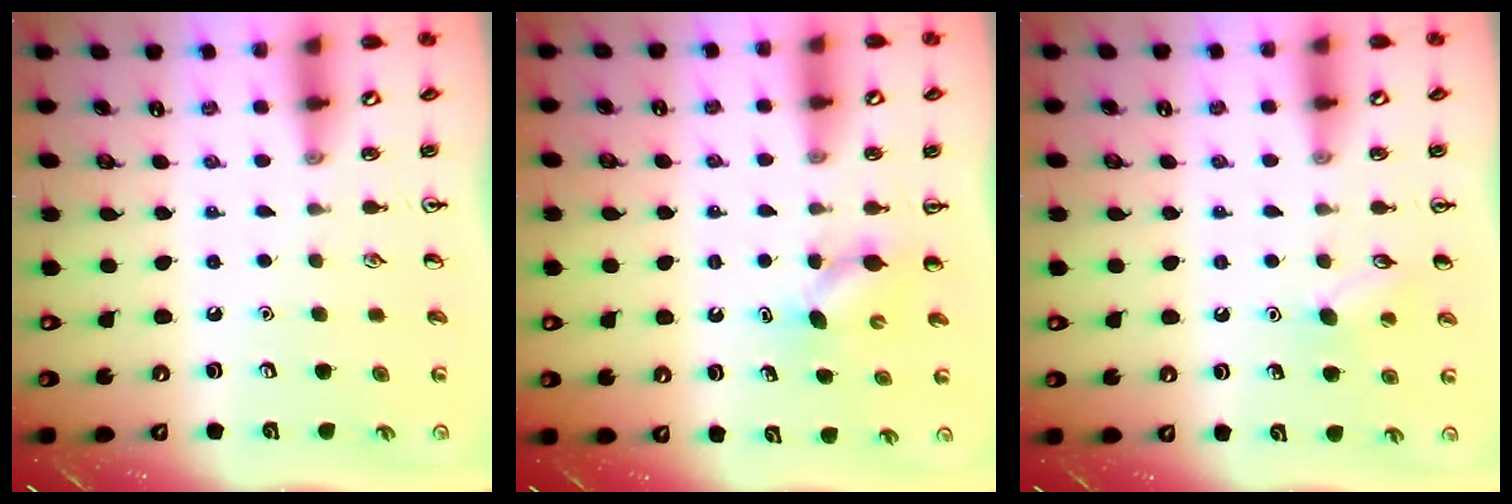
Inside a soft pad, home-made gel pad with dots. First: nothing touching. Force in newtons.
{"total": 3.4, "press": 3.3, "slide": 0.8}
{"total": 8.0, "press": 7.8, "slide": 1.9}